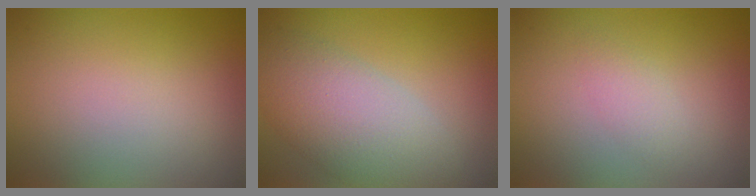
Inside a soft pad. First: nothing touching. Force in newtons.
{"total": 7.1, "press": 7.1, "slide": 0.4}
{"total": 1.4, "press": 1.4, "slide": 0.1}